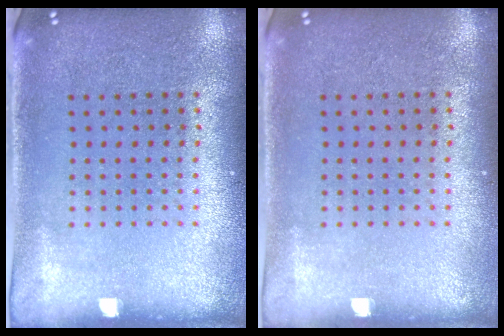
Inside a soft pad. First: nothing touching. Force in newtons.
{"total": 0.0}